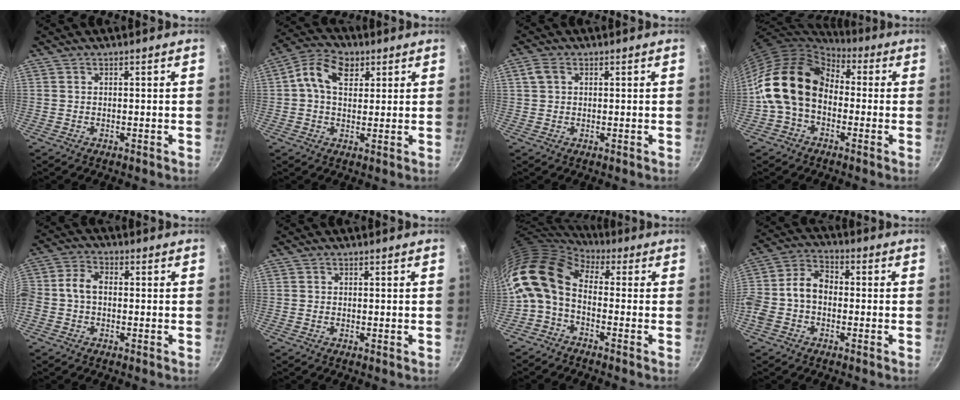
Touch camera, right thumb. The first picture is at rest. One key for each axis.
{"total": 9.0, "fx": 2.8, "fy": 6.2, "fz": 5.9, "tx": -0.087, "ty": 0.007, "tz": 0.034}
{"total": 3.0, "fx": 0.9, "fy": 2.2, "fz": 1.8, "tx": -0.032, "ty": 0.006, "tz": 0.014}
{"total": 15.6, "fx": -0.6, "fy": 11.6, "fz": 10.4, "tx": -0.162, "ty": 0.039, "tz": -0.029}
{"total": 6.0, "fx": -0.9, "fy": 4.4, "fz": 4.0, "tx": -0.082, "ty": 0.026, "tz": -0.033}
{"total": 0.0}
{"total": 11.5, "fx": -0.1, "fy": 7.3, "fz": 8.9, "tx": -0.169, "ty": 0.023, "tz": -0.021}
{"total": 9.8, "fx": -1.6, "fy": 6.9, "fz": 6.7, "tx": -0.116, "ty": 0.041, "tz": -0.049}